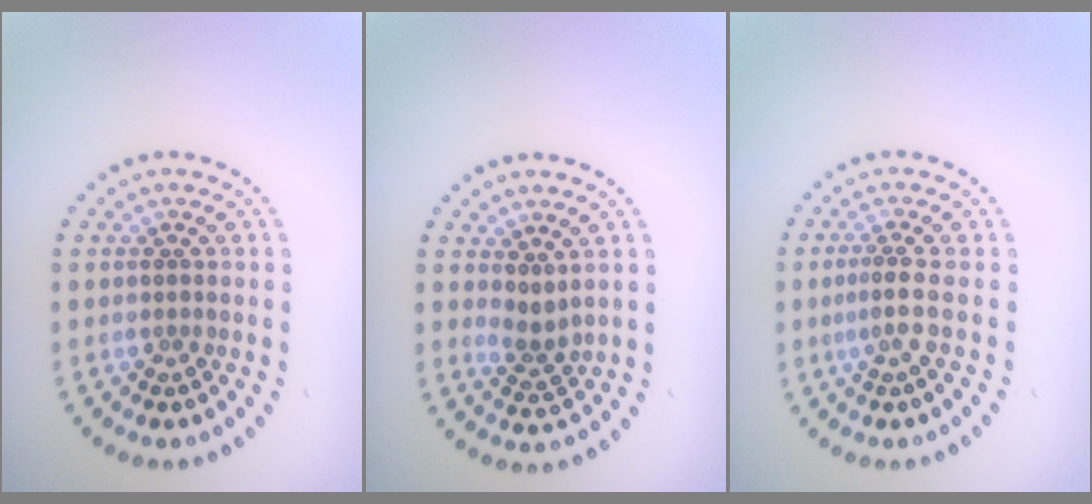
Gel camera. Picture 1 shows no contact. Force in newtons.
{"total": 1.8, "press": 1.3, "slide": 1.3}
{"total": 1.8, "press": 1.1, "slide": 1.4}